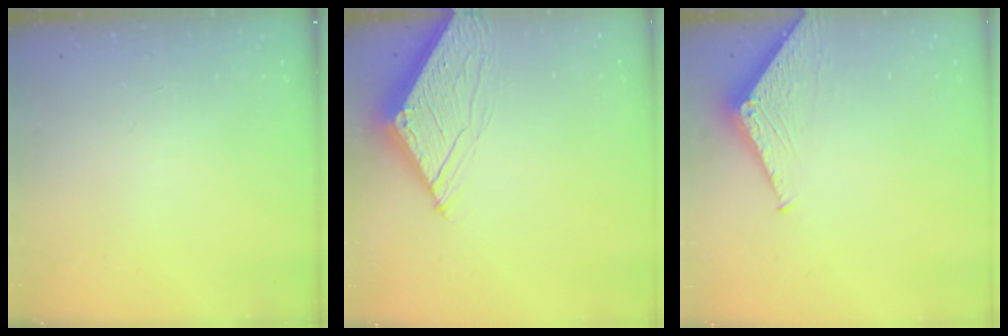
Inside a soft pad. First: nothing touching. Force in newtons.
{"total": 6.6, "press": 6.6, "slide": 0.7}
{"total": 3.8, "press": 3.7, "slide": 0.5}